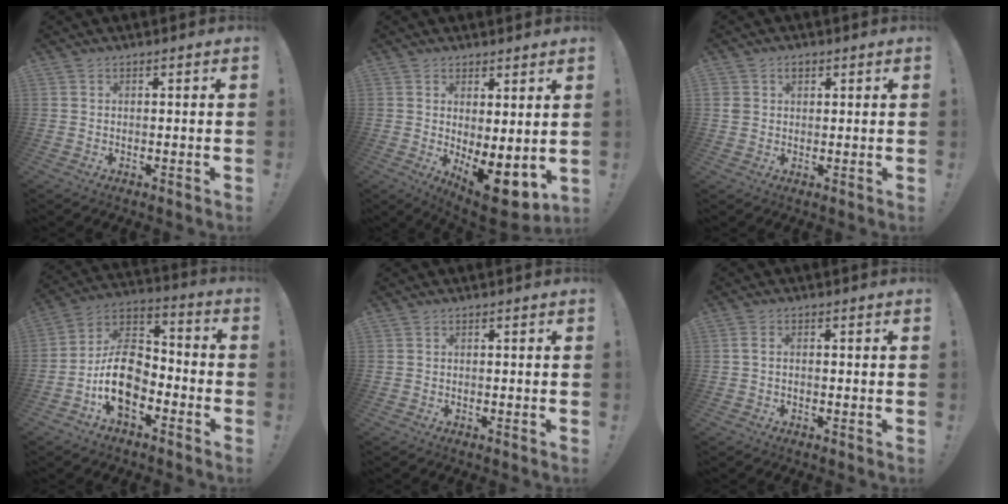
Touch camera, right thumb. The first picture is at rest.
{"total": 8.0, "force": [-0.8, 2.4, 7.6], "torque": [-0.082, -0.020, -0.006]}
{"total": 3.1, "force": [1.1, 2.5, 1.5], "torque": [-0.017, -0.002, 0.019]}
{"total": 15.2, "force": [-5.8, 10.0, 9.9], "torque": [-0.178, 0.033, -0.097]}
{"total": 0.0}
{"total": 1.4, "force": [-0.4, 0.4, 1.3], "torque": [-0.025, 0.006, -0.008]}